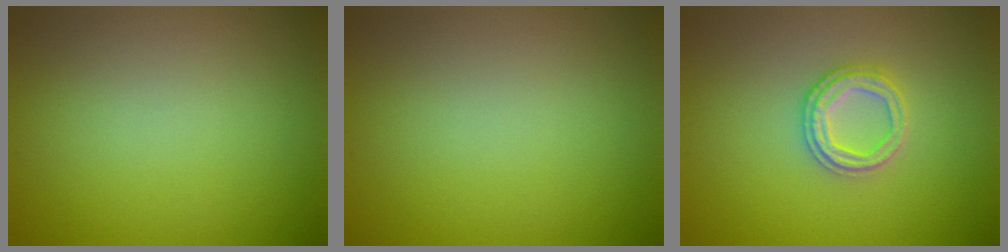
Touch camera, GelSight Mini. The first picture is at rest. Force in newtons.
{"total": 0.0}
{"total": 2.5, "press": 2.4, "slide": 0.6}